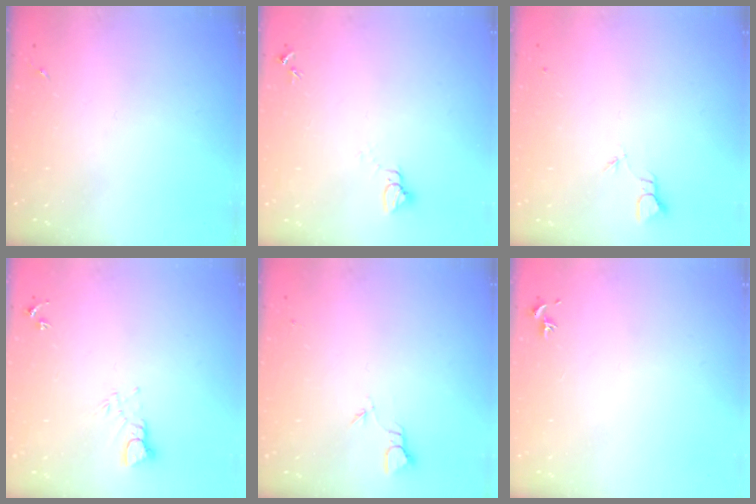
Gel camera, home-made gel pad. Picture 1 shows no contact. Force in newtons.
{"total": 3.2, "press": 3.2, "slide": 0.1}
{"total": 1.9, "press": 1.9, "slide": 0.1}
{"total": 4.7, "press": 4.7, "slide": 0.3}
{"total": 2.4, "press": 2.4, "slide": 0.2}
{"total": 0.8, "press": 0.7, "slide": 0.3}